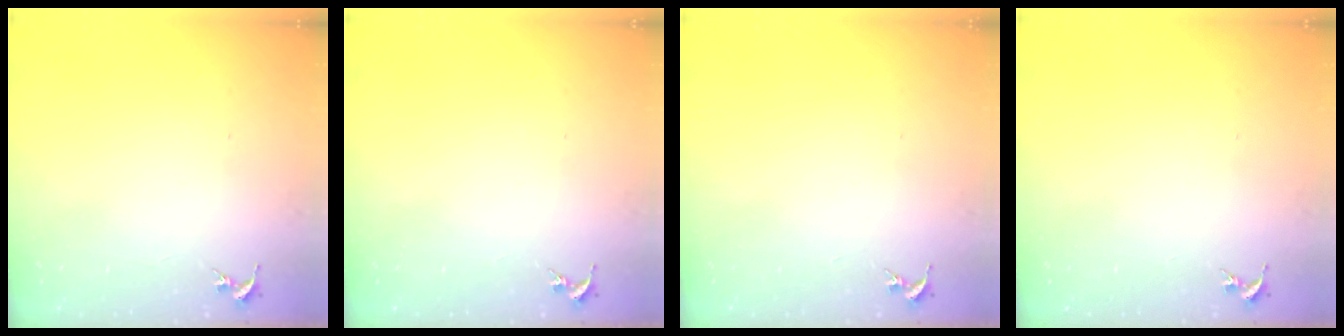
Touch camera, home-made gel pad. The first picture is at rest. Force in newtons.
{"total": 0.0}
{"total": 0.0}
{"total": 0.0}